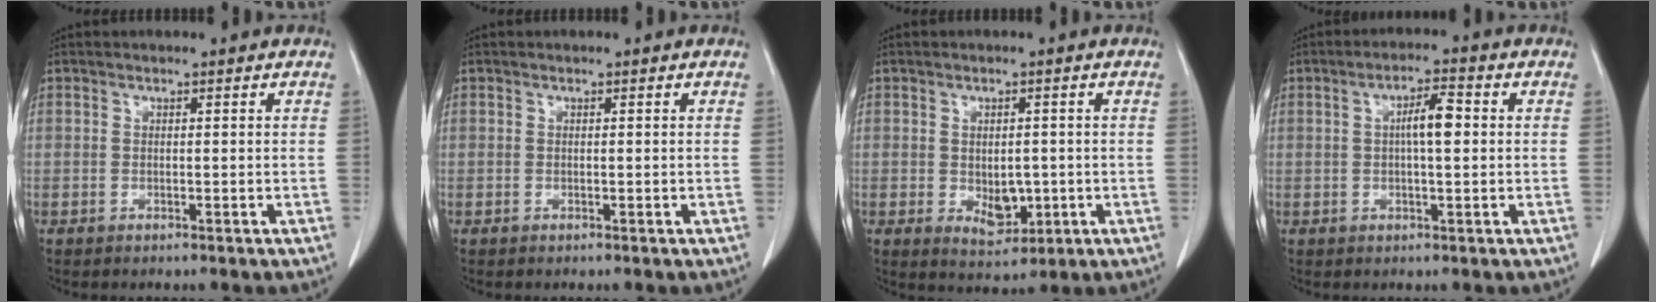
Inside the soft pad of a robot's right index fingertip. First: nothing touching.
{"total": 0.0}
{"total": 4.8, "force": [-0.8, 3.0, 3.7], "torque": [-0.056, -0.006, 0.003]}
{"total": 4.7, "force": [0.5, 0.9, 4.6], "torque": [-0.081, 0.009, 0.005]}